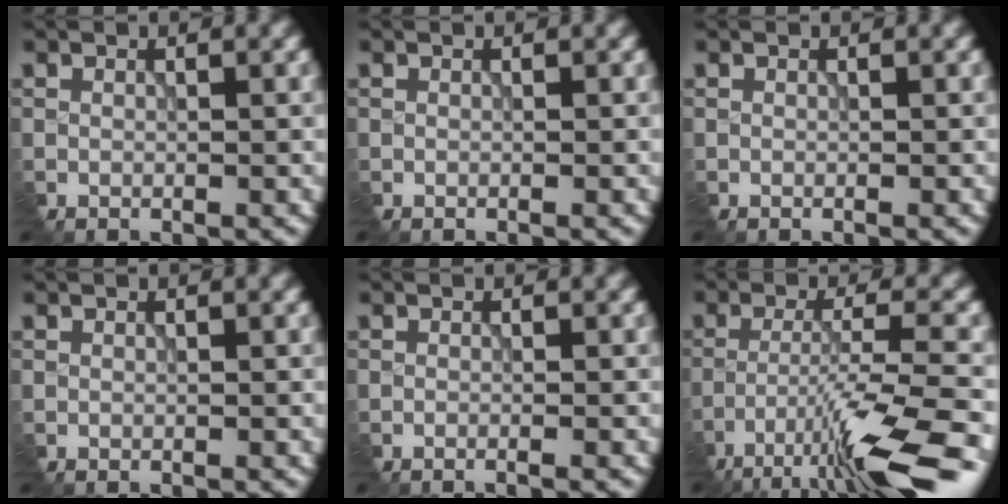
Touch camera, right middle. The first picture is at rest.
{"total": 0.0}
{"total": 0.0}
{"total": 0.0}
{"total": 0.6, "force": [-0.3, 0.1, 0.5], "torque": [-0.006, -0.002, -0.008]}
{"total": 8.2, "force": [-5.4, 0.8, 6.2], "torque": [-0.103, 0.001, -0.097]}